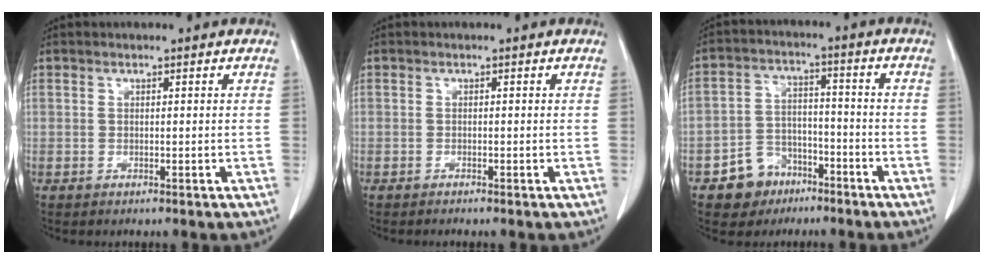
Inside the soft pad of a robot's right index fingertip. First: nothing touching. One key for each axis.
{"total": 0.0}
{"total": 7.4, "fx": -4.4, "fy": 5.7, "fz": 1.5, "tx": -0.024, "ty": 0.016, "tz": -0.066}